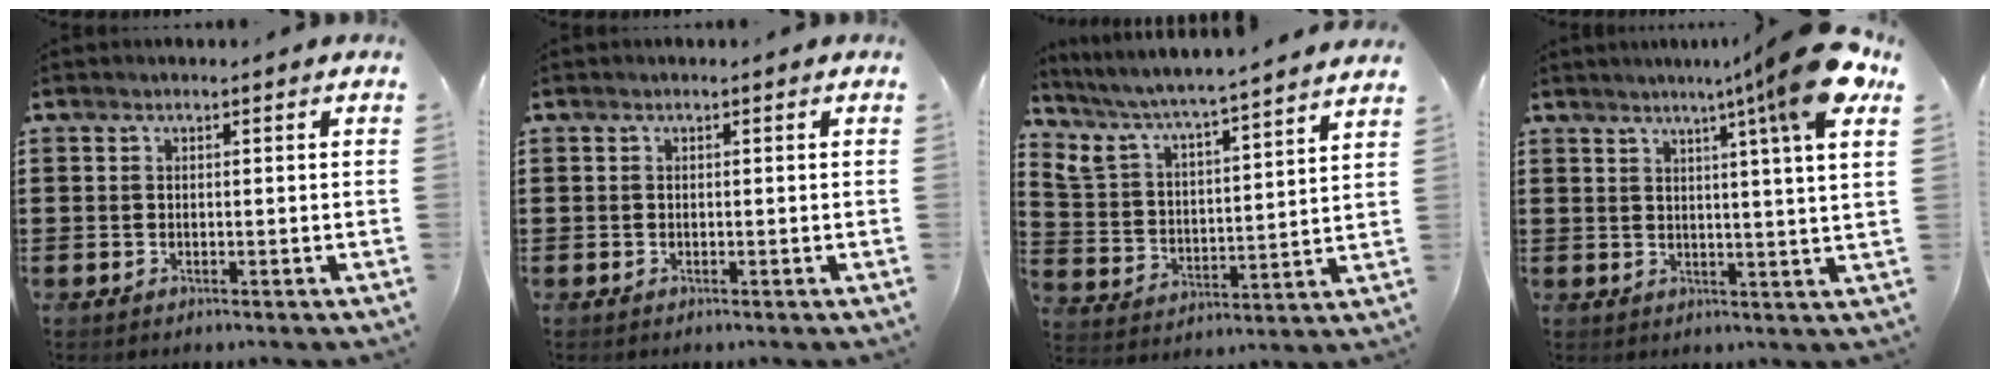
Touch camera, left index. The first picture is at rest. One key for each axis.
{"total": 0.0}
{"total": 4.4, "fx": 4.3, "fy": 0.2, "fz": 1.0, "tx": -0.047, "ty": -0.042, "tz": 0.063}
{"total": 10.8, "fx": 6.2, "fy": -1.4, "fz": 8.6, "tx": -0.148, "ty": -0.018, "tz": 0.094}